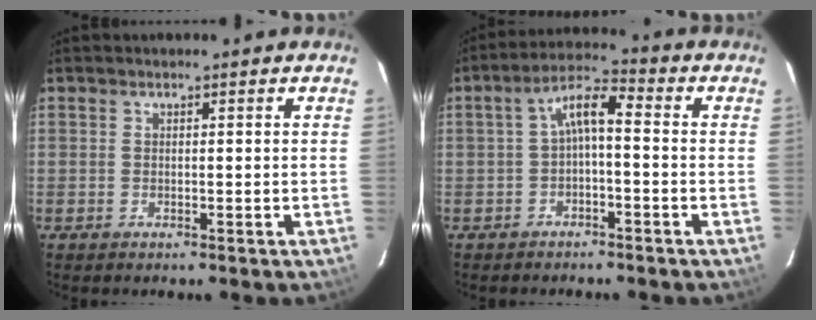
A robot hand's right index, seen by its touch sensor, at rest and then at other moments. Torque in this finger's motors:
{"motor_torque": [0.74, -0.24, 0.46, 0.10]}